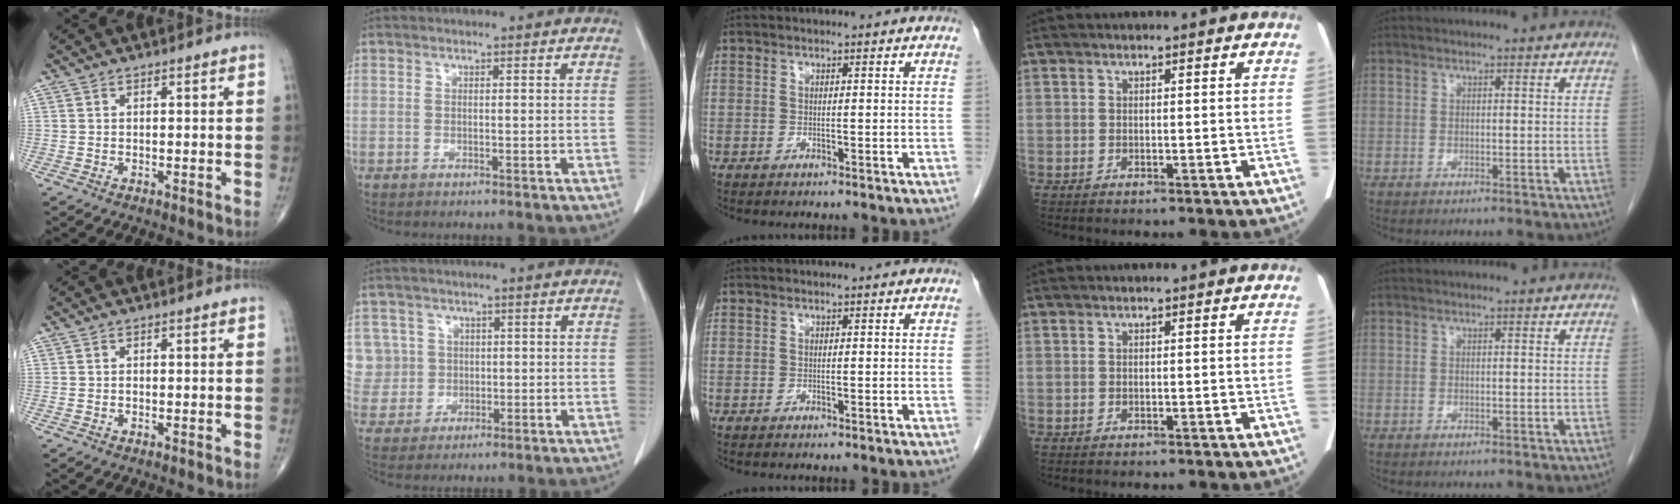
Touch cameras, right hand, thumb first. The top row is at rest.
{"index": {"total": 7.6, "force": [1.6, 7.4, 0.0], "torque": [-0.003, 0.031, 0.046]}}